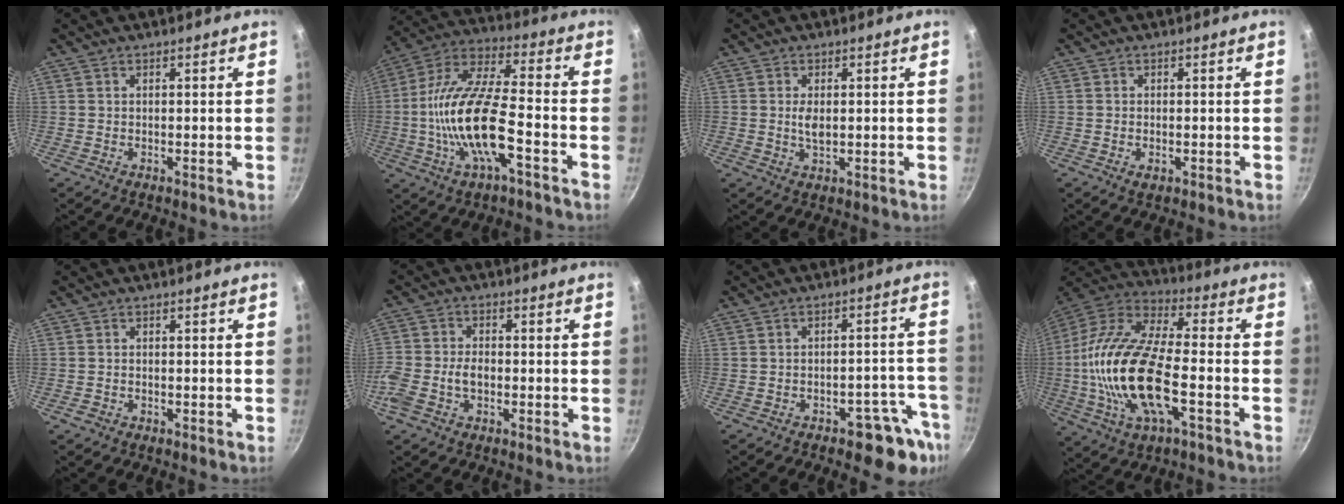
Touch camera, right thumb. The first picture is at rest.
{"total": 18.5, "force": [-5.2, 6.4, 16.6], "torque": [-0.319, 0.036, -0.112]}
{"total": 2.9, "force": [0.2, 1.5, 2.4], "torque": [-0.045, -0.003, 0.004]}
{"total": 1.5, "force": [-0.5, 0.8, 1.2], "torque": [-0.019, -0.003, -0.006]}
{"total": 1.2, "force": [-0.7, 0.8, 0.5], "torque": [-0.012, 0.003, -0.011]}
{"total": 7.3, "force": [-2.4, 4.7, 5.1], "torque": [-0.105, 0.024, -0.056]}
{"total": 8.9, "force": [-5.6, 4.1, 5.6], "torque": [-0.009, 0.059, -0.063]}
{"total": 23.1, "force": [-4.5, 9.7, 20.5], "torque": [-0.410, 0.026, -0.097]}